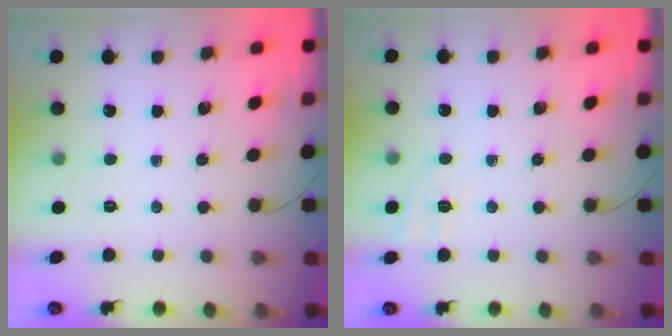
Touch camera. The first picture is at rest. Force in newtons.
{"total": 2.2, "press": 1.3, "slide": 1.8}